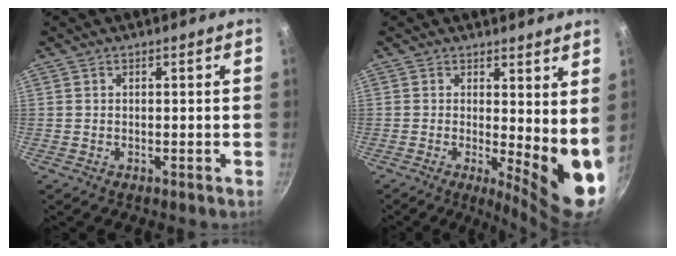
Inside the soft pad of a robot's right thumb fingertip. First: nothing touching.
{"total": 10.4, "force": [1.2, 3.5, 9.7], "torque": [-0.111, -0.032, 0.020]}